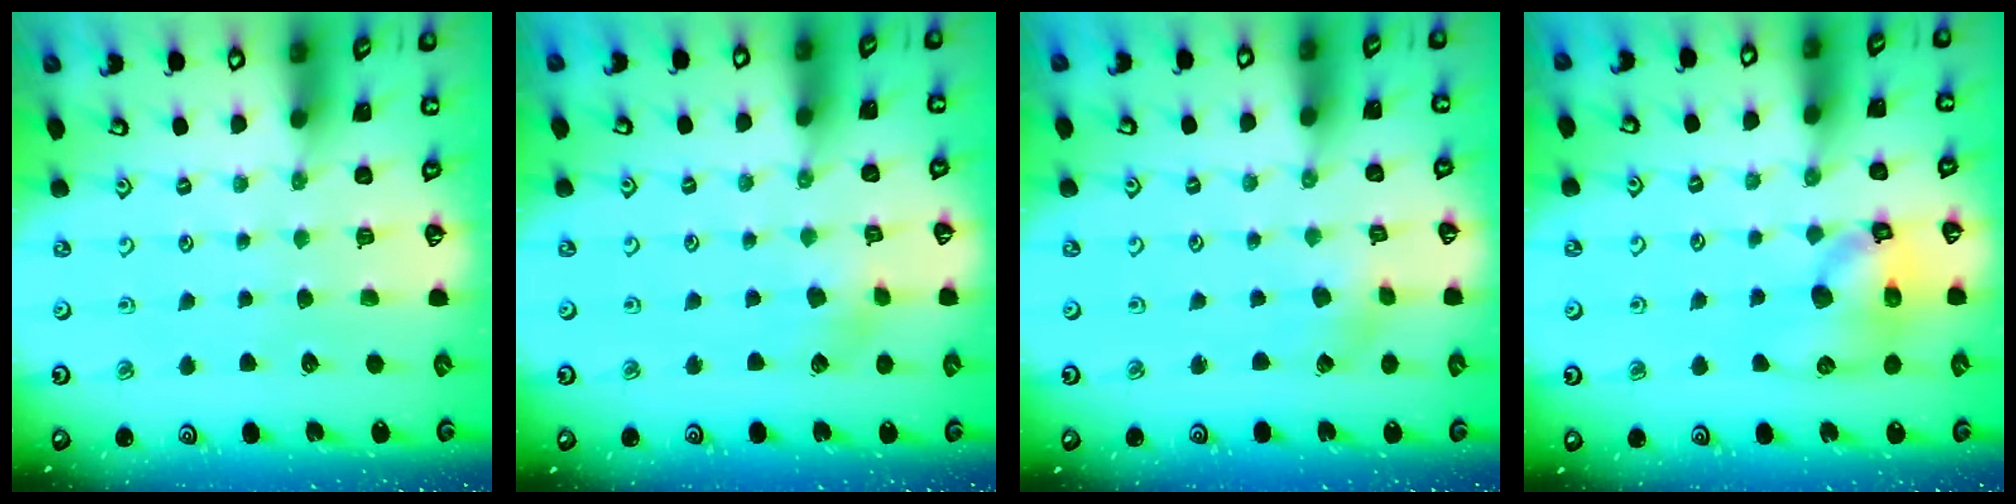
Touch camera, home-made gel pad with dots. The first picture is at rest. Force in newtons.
{"total": 3.8, "press": 3.8, "slide": 0.5}
{"total": 2.6, "press": 2.6, "slide": 0.4}
{"total": 12.4, "press": 12.3, "slide": 1.7}